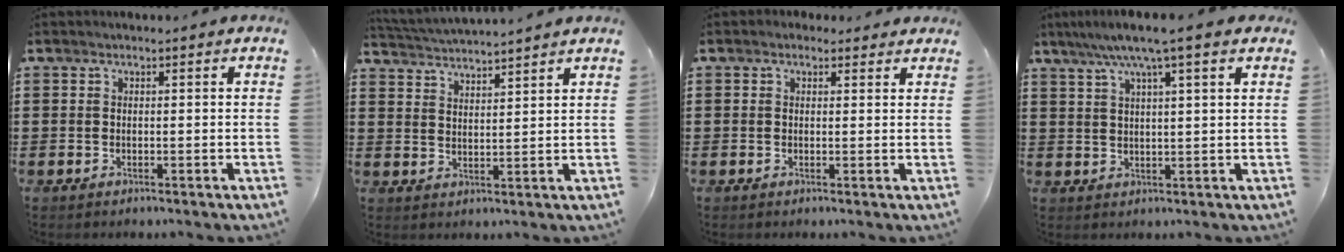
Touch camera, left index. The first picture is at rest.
{"total": 3.3, "force": [3.2, -0.7, 0.0], "torque": [-0.013, -0.020, 0.055]}
{"total": 1.3, "force": [1.0, 0.8, 0.3], "torque": [-0.001, 0.004, 0.017]}
{"total": 6.0, "force": [4.2, -0.1, 4.3], "torque": [-0.094, -0.004, 0.070]}